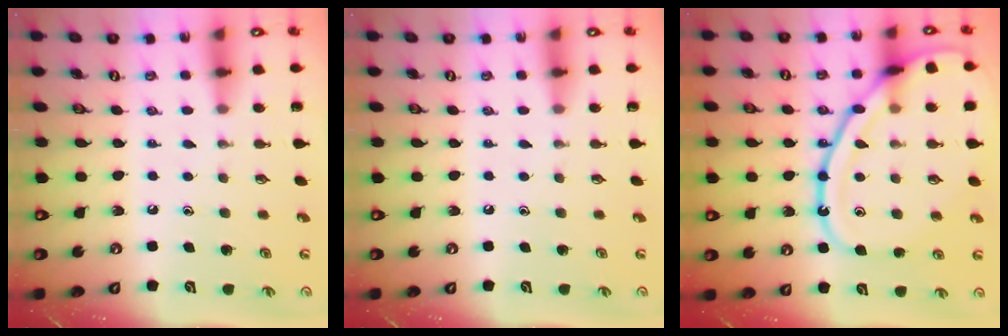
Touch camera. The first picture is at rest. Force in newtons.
{"total": 0.0}
{"total": 21.6, "press": 21.5, "slide": 2.0}